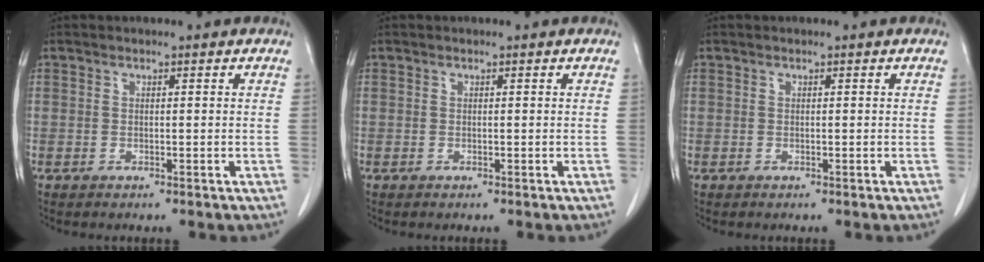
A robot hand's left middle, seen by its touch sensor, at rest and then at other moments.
{"total": 0.0}
{"total": 0.0}